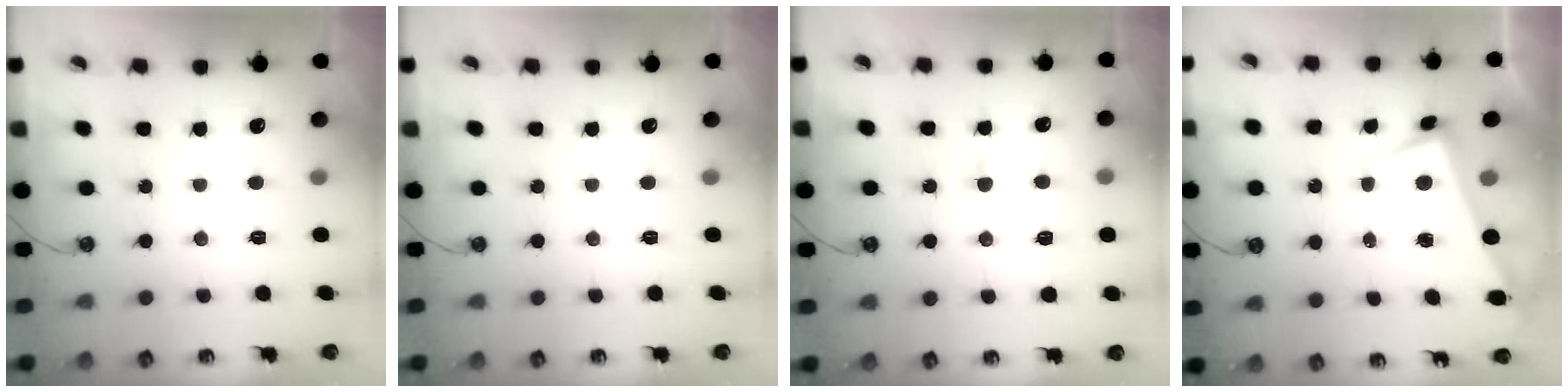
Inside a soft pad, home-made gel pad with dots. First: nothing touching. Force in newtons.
{"total": 0.0}
{"total": 8.6, "press": 8.5, "slide": 1.1}
{"total": 1.5, "press": 0.5, "slide": 1.5}